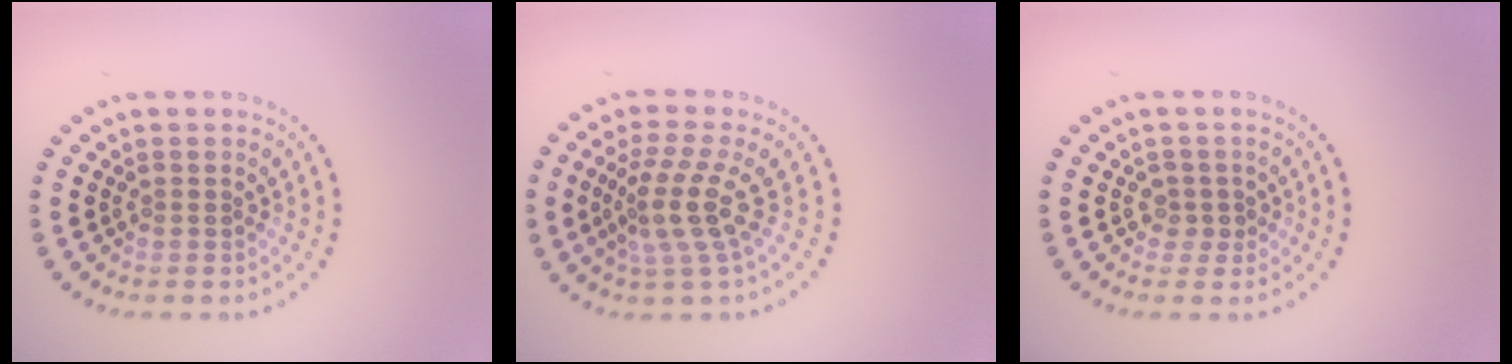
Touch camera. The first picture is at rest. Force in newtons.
{"total": 4.0, "press": 3.1, "slide": 2.5}
{"total": 1.4, "press": 1.0, "slide": 1.0}